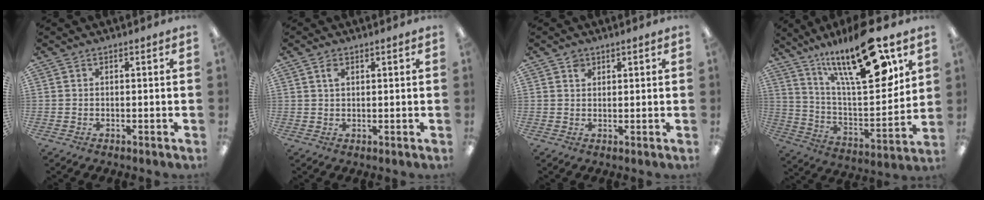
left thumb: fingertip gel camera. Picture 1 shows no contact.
{"total": 2.0, "force": [1.2, 1.0, 1.3], "torque": [-0.022, -0.002, 0.019]}
{"total": 1.7, "force": [1.2, 1.1, 0.5], "torque": [-0.004, -0.005, 0.023]}
{"total": 25.6, "force": [16.4, 7.9, 18.0], "torque": [-0.296, -0.091, 0.268]}